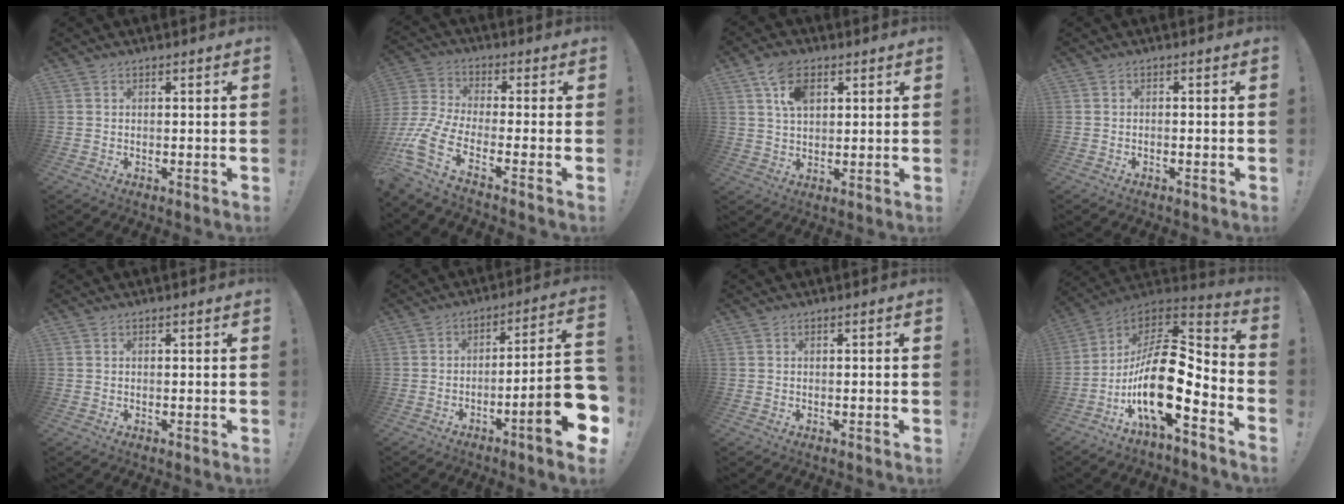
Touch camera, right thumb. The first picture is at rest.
{"total": 10.4, "force": [-5.2, 4.0, 8.1], "torque": [-0.182, 0.004, -0.094]}
{"total": 9.1, "force": [4.1, 5.5, 5.9], "torque": [-0.108, 0.004, 0.080]}
{"total": 1.0, "force": [-0.7, -0.3, 0.6], "torque": [-0.011, -0.002, -0.013]}
{"total": 0.0}
{"total": 16.8, "force": [-5.9, 1.9, 15.6], "torque": [-0.223, 0.020, -0.092]}
{"total": 0.5, "force": [-0.3, -0.3, 0.2], "torque": [-0.006, -0.002, -0.005]}
{"total": 19.9, "force": [-5.2, 8.0, 17.4], "torque": [-0.323, 0.012, -0.088]}